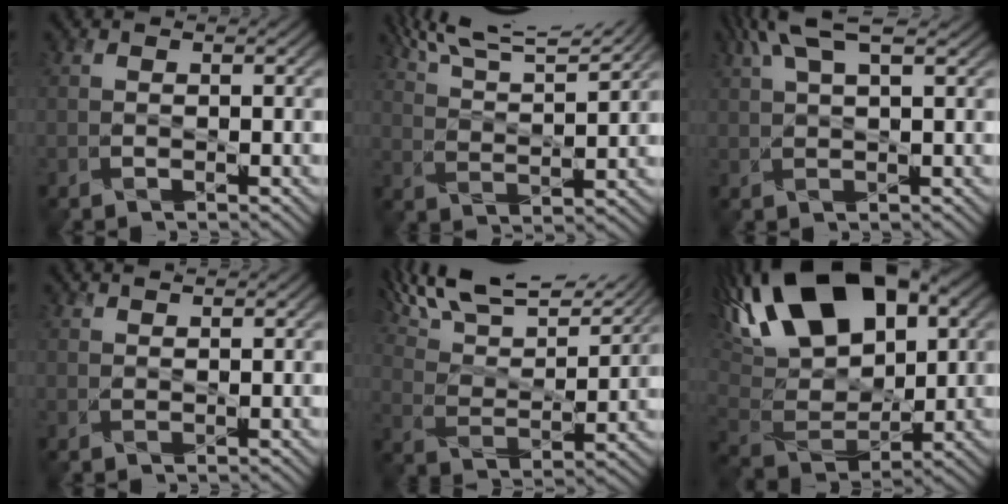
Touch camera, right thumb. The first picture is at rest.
{"total": 13.6, "force": [10.8, 2.9, 7.7], "torque": [-0.138, 0.011, 0.151]}
{"total": 5.8, "force": [3.3, 1.5, 4.5], "torque": [-0.095, 0.016, 0.067]}
{"total": 1.2, "force": [1.2, 0.1, 0.4], "torque": [-0.013, -0.003, 0.022]}
{"total": 16.7, "force": [12.9, 4.8, 9.4], "torque": [-0.209, 0.018, 0.192]}
{"total": 20.9, "force": [10.5, 11.0, 14.3], "torque": [-0.299, 0.053, 0.166]}